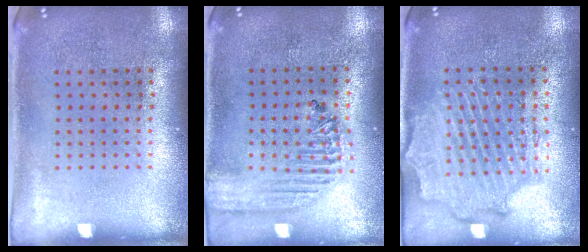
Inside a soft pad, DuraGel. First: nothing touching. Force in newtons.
{"total": 1.8, "press": 1.7, "slide": 0.6}
{"total": 2.3, "press": 2.2, "slide": 0.6}